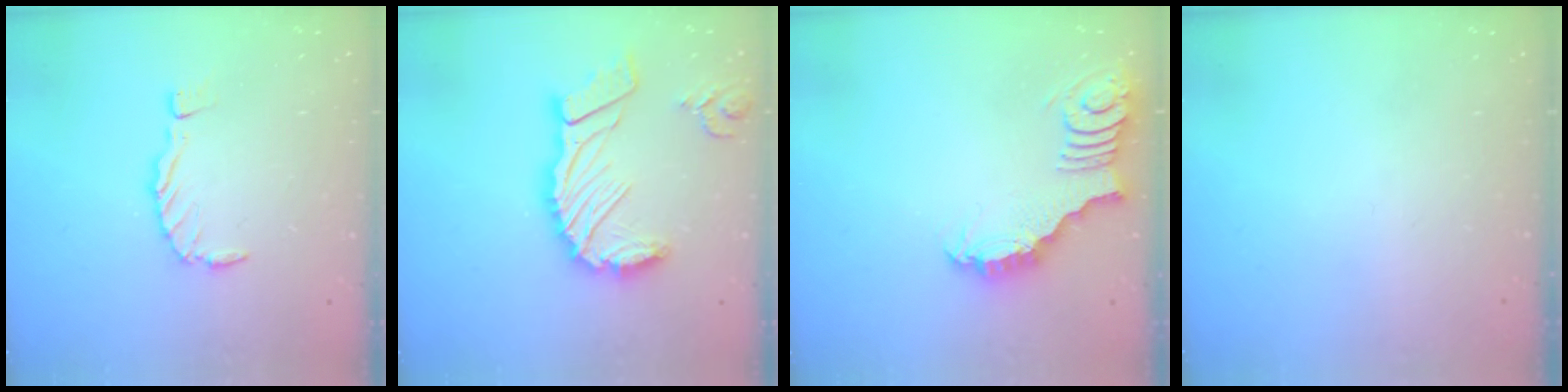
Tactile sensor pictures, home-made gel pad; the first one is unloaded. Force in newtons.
{"total": 17.6, "press": 17.4, "slide": 2.2}
{"total": 2.4, "press": 2.4, "slide": 0.3}
{"total": 0.0}